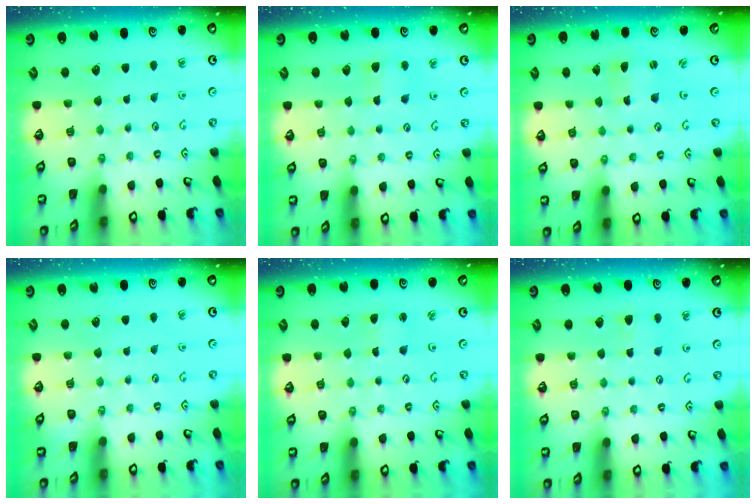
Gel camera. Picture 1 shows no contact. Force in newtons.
{"total": 3.8, "press": 3.7, "slide": 0.6}
{"total": 0.0}
{"total": 0.0}
{"total": 2.1, "press": 2.1, "slide": 0.4}
{"total": 4.8, "press": 4.7, "slide": 0.7}